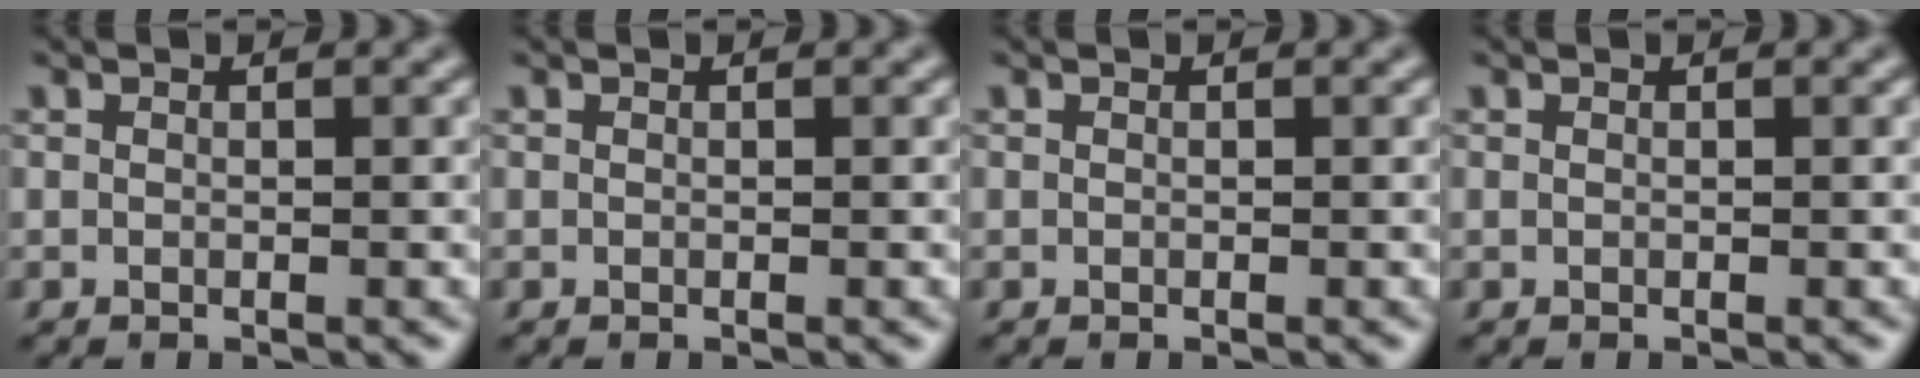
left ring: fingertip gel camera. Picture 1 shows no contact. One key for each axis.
{"total": 0.0}
{"total": 0.0}
{"total": 0.0}